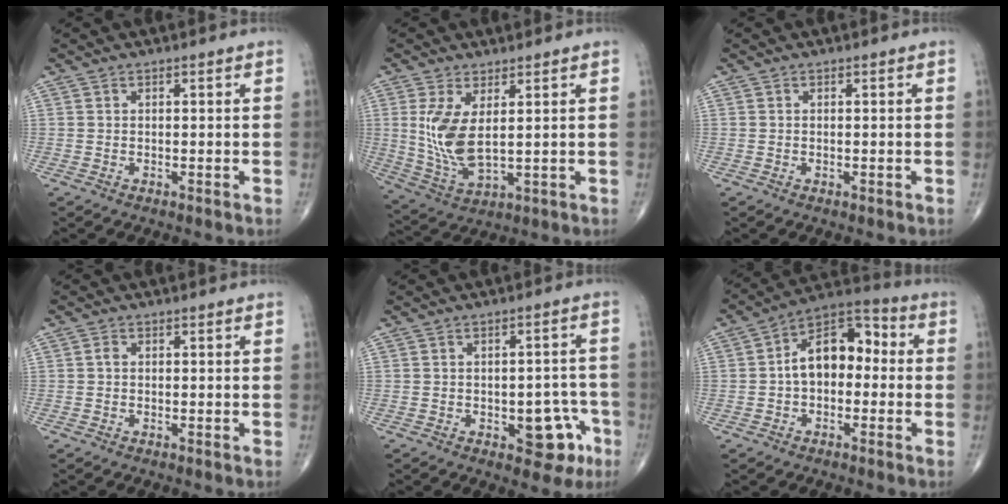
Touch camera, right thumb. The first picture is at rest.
{"total": 9.7, "force": [1.8, 4.2, 8.6], "torque": [-0.180, -0.021, 0.049]}
{"total": 0.0}
{"total": 0.8, "force": [0.0, 0.6, 0.5], "torque": [-0.006, 0.001, -0.004]}
{"total": 8.3, "force": [-3.5, 4.5, 6.1], "torque": [-0.038, 0.026, -0.037]}
{"total": 12.0, "force": [-0.2, 7.6, 9.3], "torque": [-0.121, 0.043, -0.020]}